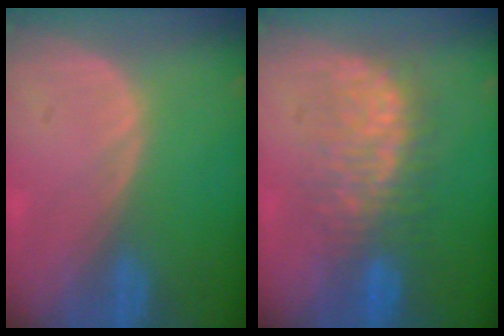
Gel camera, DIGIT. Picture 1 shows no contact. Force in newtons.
{"total": 7.8, "press": 7.8, "slide": 0.4}